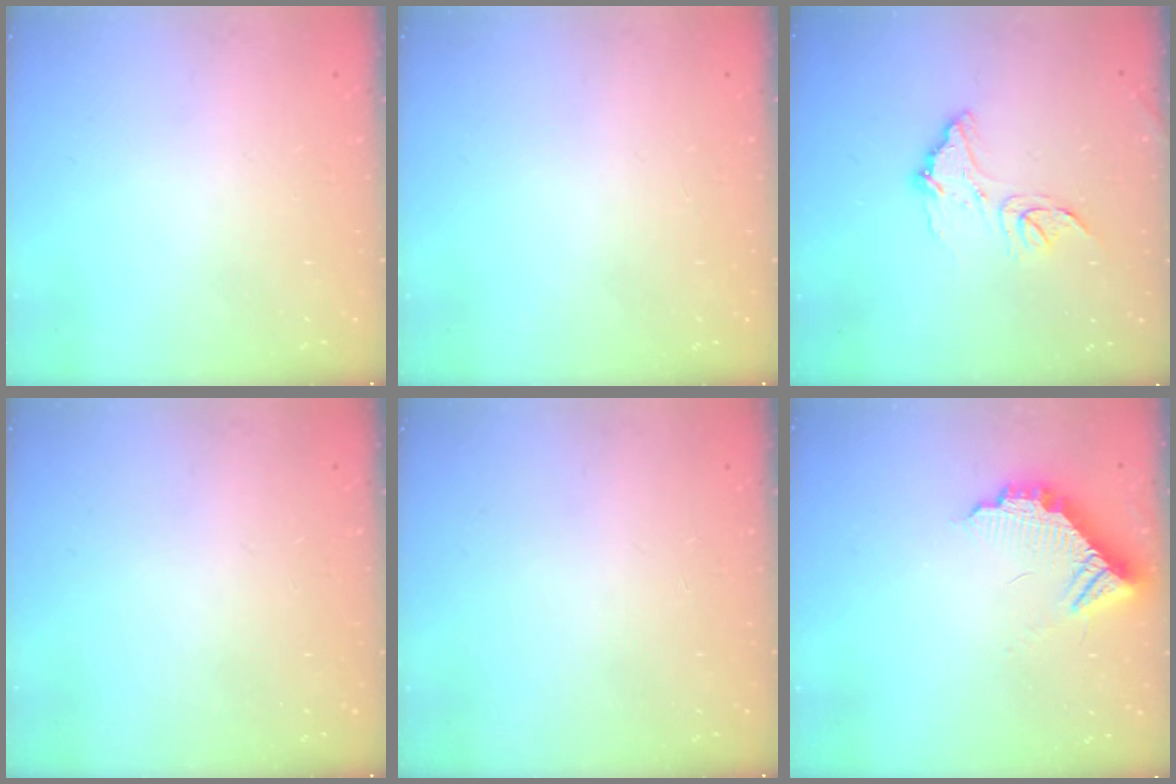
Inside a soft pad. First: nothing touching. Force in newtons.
{"total": 0.0}
{"total": 12.3, "press": 12.3, "slide": 1.0}
{"total": 0.0}
{"total": 0.0}
{"total": 10.3, "press": 10.3, "slide": 0.8}